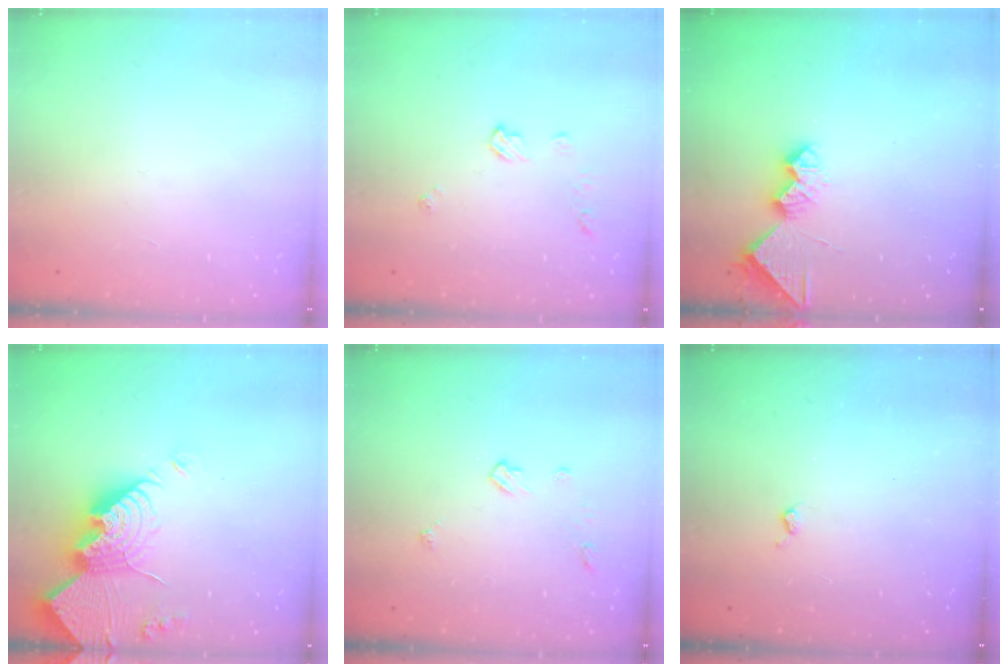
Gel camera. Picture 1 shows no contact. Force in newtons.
{"total": 6.9, "press": 6.8, "slide": 0.8}
{"total": 9.4, "press": 9.3, "slide": 0.7}
{"total": 18.0, "press": 17.9, "slide": 1.5}
{"total": 5.0, "press": 5.0, "slide": 0.8}
{"total": 2.8, "press": 2.7, "slide": 0.5}